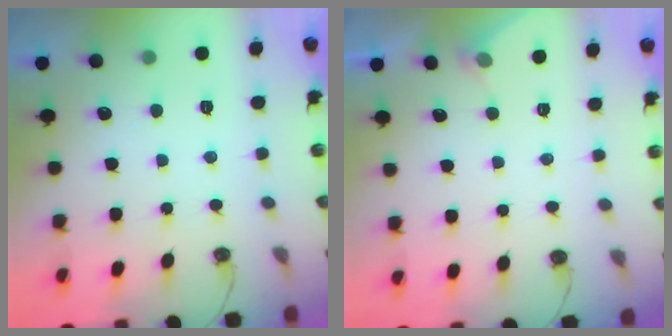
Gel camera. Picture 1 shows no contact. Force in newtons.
{"total": 2.7, "press": 2.7, "slide": 0.4}